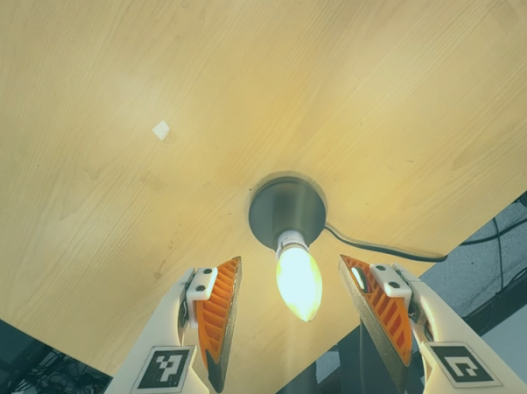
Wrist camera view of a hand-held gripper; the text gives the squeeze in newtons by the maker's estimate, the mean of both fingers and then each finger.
{"total": 0.0}